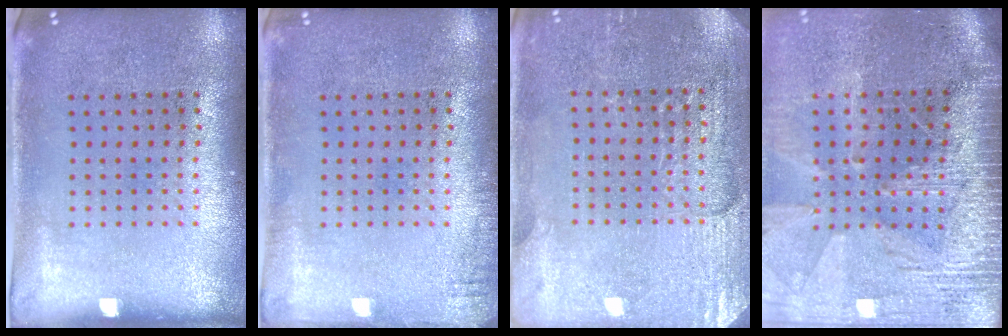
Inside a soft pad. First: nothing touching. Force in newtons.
{"total": 1.3, "press": 1.3, "slide": 0.1}
{"total": 3.1, "press": 3.1, "slide": 0.3}
{"total": 3.8, "press": 3.3, "slide": 1.8}